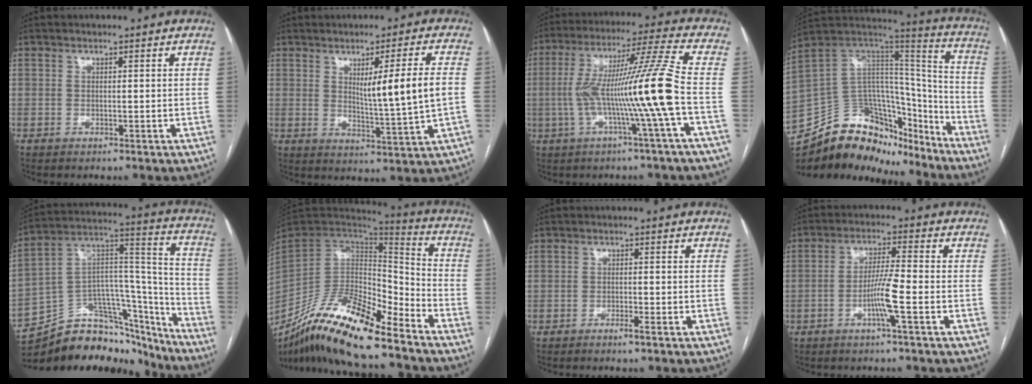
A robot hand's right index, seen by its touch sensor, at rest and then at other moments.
{"total": 9.5, "force": [1.2, -0.9, 9.4], "torque": [-0.147, -0.013, 0.024]}
{"total": 14.9, "force": [-2.8, -2.6, 14.4], "torque": [-0.259, 0.010, -0.057]}
{"total": 23.6, "force": [-19.0, 12.0, 7.4], "torque": [-0.162, 0.070, -0.298]}
{"total": 25.3, "force": [-22.2, 8.6, 8.7], "torque": [-0.118, 0.057, -0.340]}
{"total": 22.5, "force": [-17.0, 4.6, 13.9], "torque": [-0.271, -0.009, -0.313]}
{"total": 1.7, "force": [-1.2, -0.1, 1.2], "torque": [-0.022, -0.001, -0.022]}
{"total": 6.0, "force": [-2.2, -0.5, 5.6], "torque": [-0.112, 0.000, -0.043]}